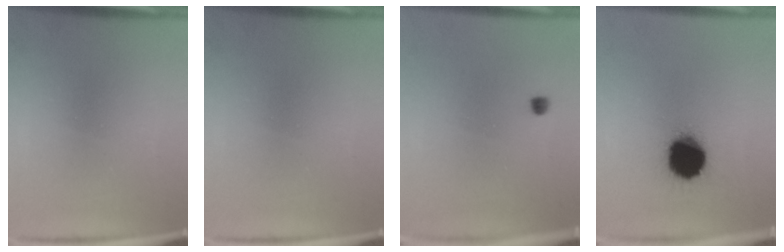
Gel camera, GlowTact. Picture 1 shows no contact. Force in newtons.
{"total": 0.0}
{"total": 1.0}
{"total": 16.7}